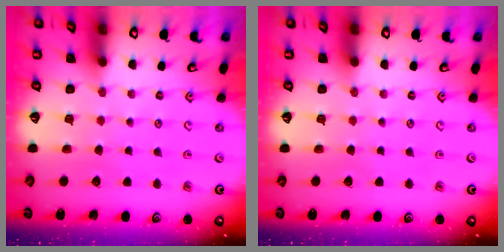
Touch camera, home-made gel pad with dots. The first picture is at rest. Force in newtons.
{"total": 0.0}